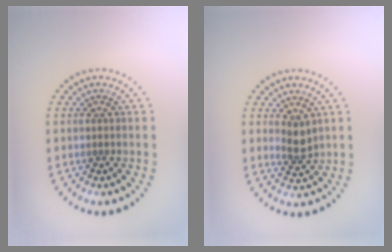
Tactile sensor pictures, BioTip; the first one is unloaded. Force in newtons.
{"total": 1.8, "press": 1.4, "slide": 1.1}